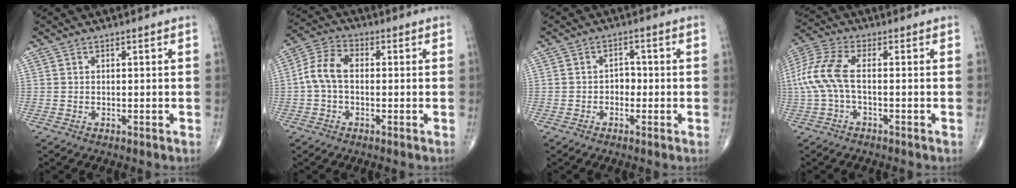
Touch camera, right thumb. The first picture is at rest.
{"total": 6.8, "force": [-0.4, 4.4, 5.2], "torque": [-0.105, 0.023, -0.018]}
{"total": 2.4, "force": [-0.7, 1.8, 1.4], "torque": [-0.003, 0.010, -0.018]}
{"total": 8.9, "force": [-0.8, 3.6, 8.1], "torque": [-0.206, 0.024, -0.020]}